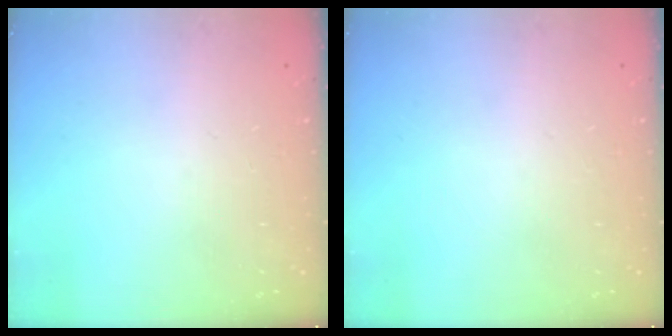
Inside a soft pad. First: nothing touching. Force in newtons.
{"total": 0.0}